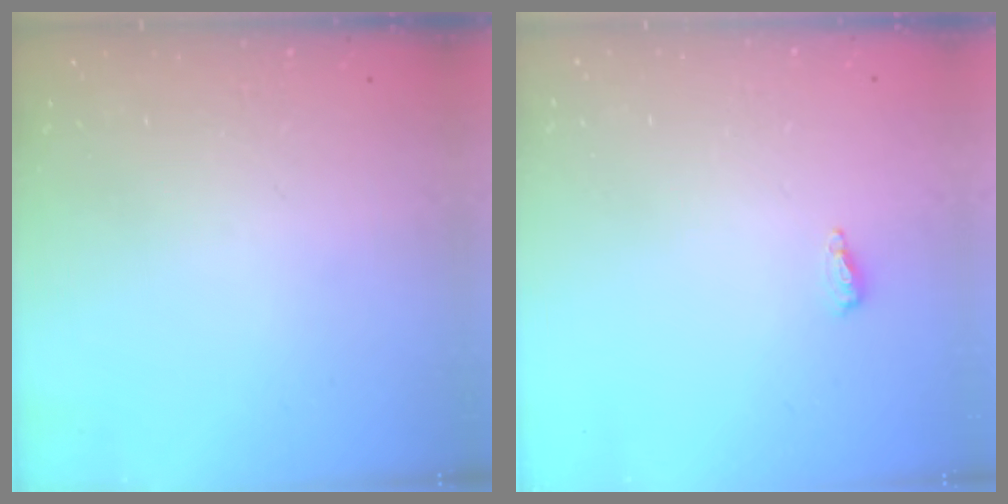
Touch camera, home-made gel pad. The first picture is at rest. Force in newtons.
{"total": 4.6, "press": 4.4, "slide": 1.1}